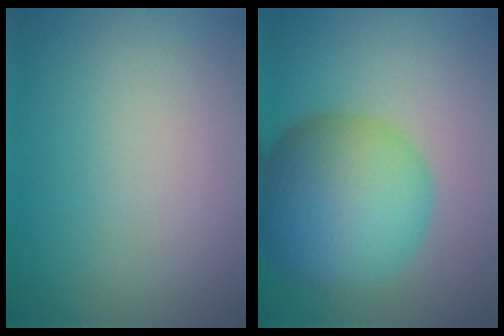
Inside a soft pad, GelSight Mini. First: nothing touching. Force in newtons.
{"total": 9.9, "press": 9.9, "slide": 0.2}